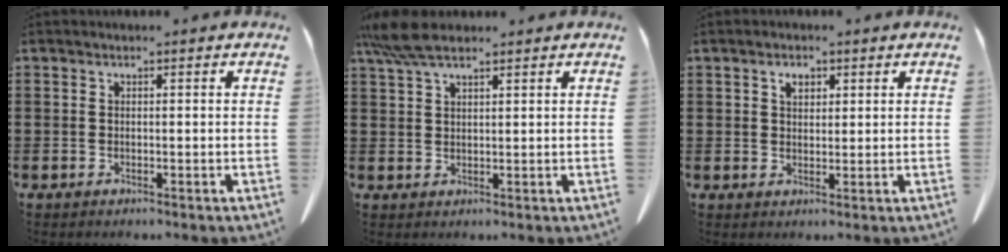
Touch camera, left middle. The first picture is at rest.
{"total": 5.6, "force": [4.1, 1.4, 3.6], "torque": [-0.080, -0.002, 0.078]}
{"total": 2.3, "force": [1.2, 1.3, 1.4], "torque": [-0.024, 0.000, 0.021]}